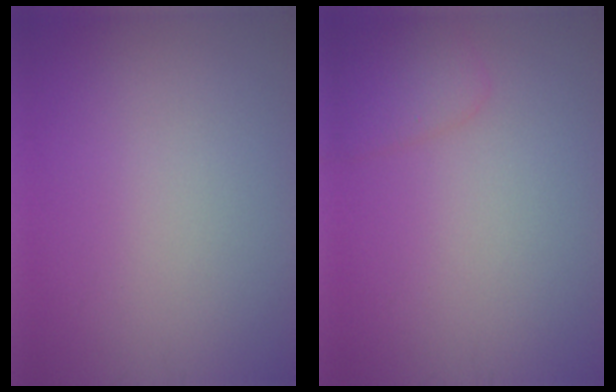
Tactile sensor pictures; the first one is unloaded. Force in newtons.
{"total": 2.0, "press": 2.0, "slide": 0.1}